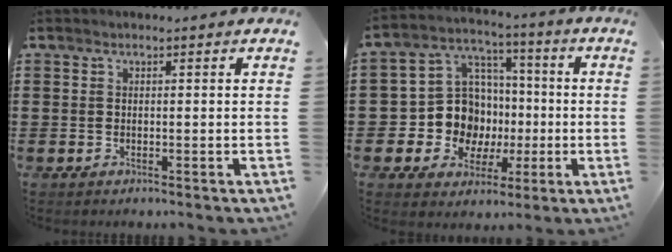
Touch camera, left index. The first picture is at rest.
{"total": 10.8, "force": [-1.3, 10.2, 3.4], "torque": [-0.113, 0.010, -0.016]}